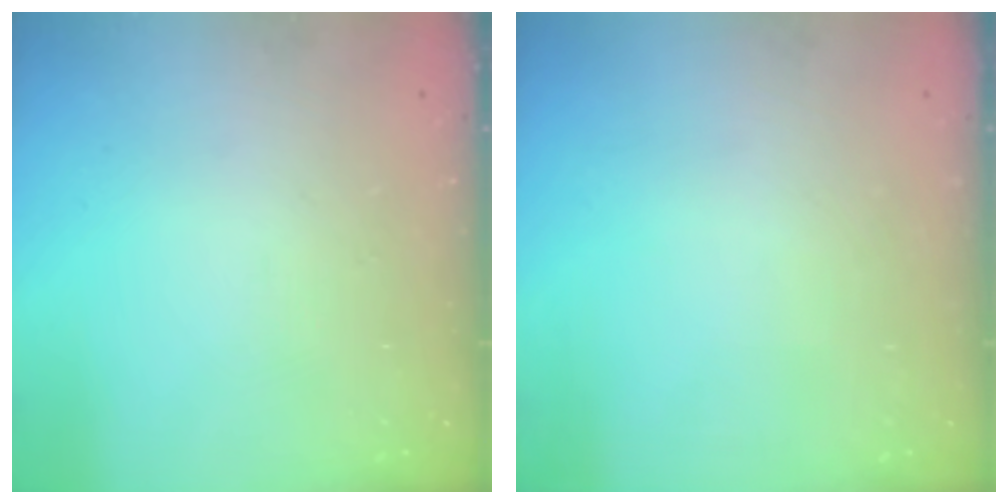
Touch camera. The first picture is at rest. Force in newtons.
{"total": 0.0}